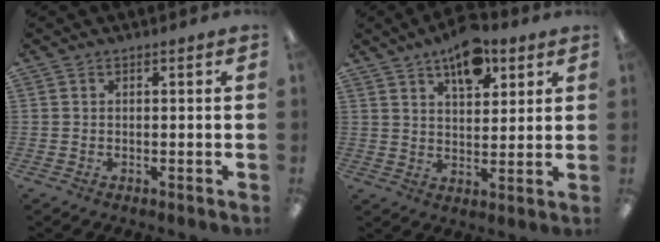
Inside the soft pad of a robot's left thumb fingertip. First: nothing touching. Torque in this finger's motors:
{"motor_torque": [0.05, 0.13, -0.01, -0.33, 0.05]}